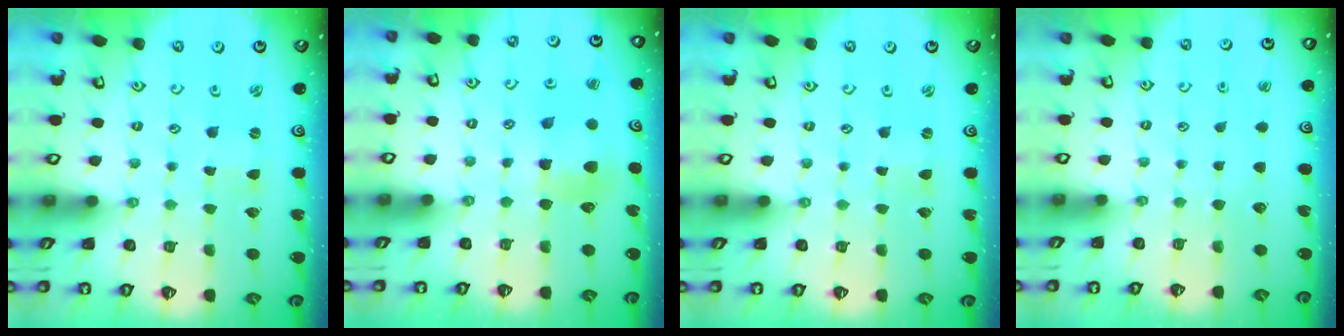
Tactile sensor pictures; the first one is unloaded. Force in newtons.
{"total": 7.2, "press": 7.2, "slide": 0.6}
{"total": 0.0}
{"total": 0.0}